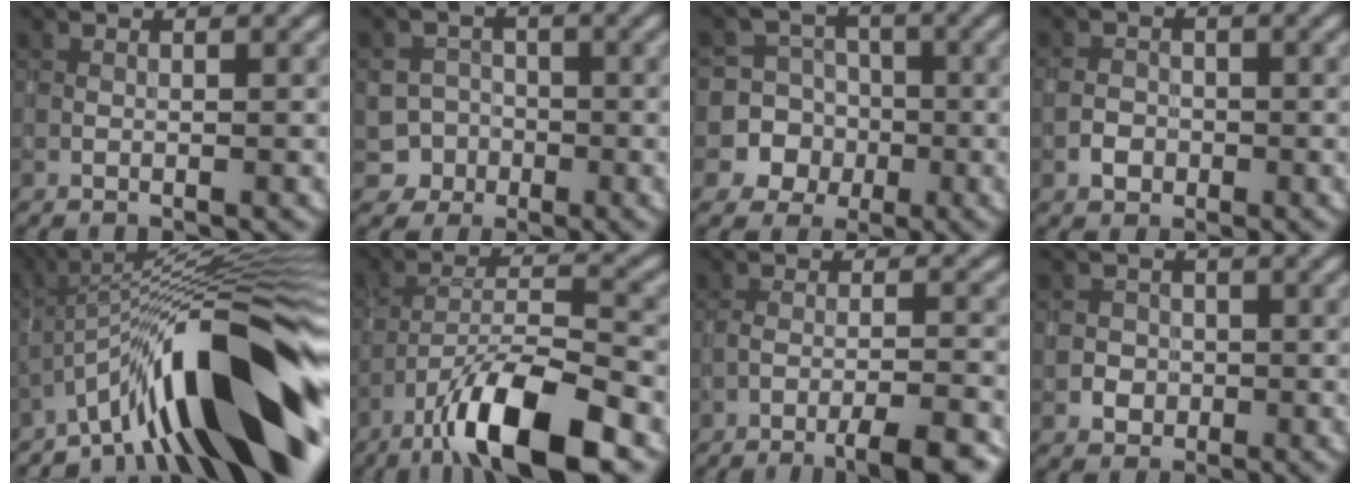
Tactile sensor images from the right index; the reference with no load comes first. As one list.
[{"total": 4.8, "force": [-2.4, 4.1, 0.1], "torque": [0.026, -0.010, -0.053]}, {"total": 10.1, "force": [-2.8, 9.6, 1.0], "torque": [-0.040, 0.000, -0.059]}, {"total": 1.7, "force": [-0.7, 1.5, 0.6], "torque": [-0.006, 0.003, -0.017]}, {"total": 15.8, "force": [-6.4, 4.2, 13.8], "torque": [-0.175, 0.037, -0.115]}, {"total": 10.7, "force": [-6.8, 2.9, 7.8], "torque": [-0.137, 0.005, -0.122]}, {"total": 6.4, "force": [-4.5, 1.3, 4.4], "torque": [-0.064, -0.004, -0.065]}, {"total": 1.9, "force": [-0.6, 1.8, 0.4], "torque": [0.012, 0.005, -0.020]}]